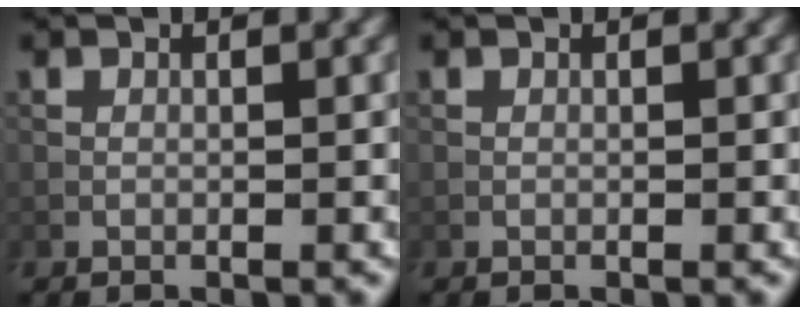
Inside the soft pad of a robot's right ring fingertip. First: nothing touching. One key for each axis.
{"total": 0.0}